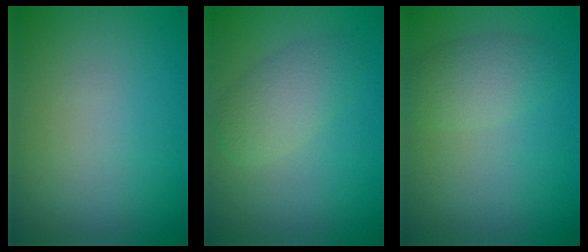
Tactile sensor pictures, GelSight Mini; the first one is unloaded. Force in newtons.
{"total": 3.1, "press": 3.1, "slide": 0.1}
{"total": 2.9, "press": 2.9, "slide": 0.1}